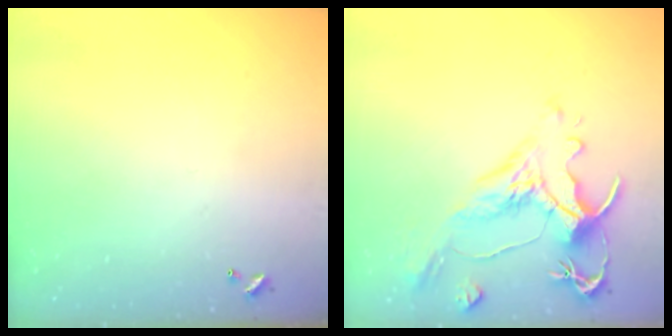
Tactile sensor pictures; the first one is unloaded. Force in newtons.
{"total": 1.5, "press": 0.2, "slide": 1.5}